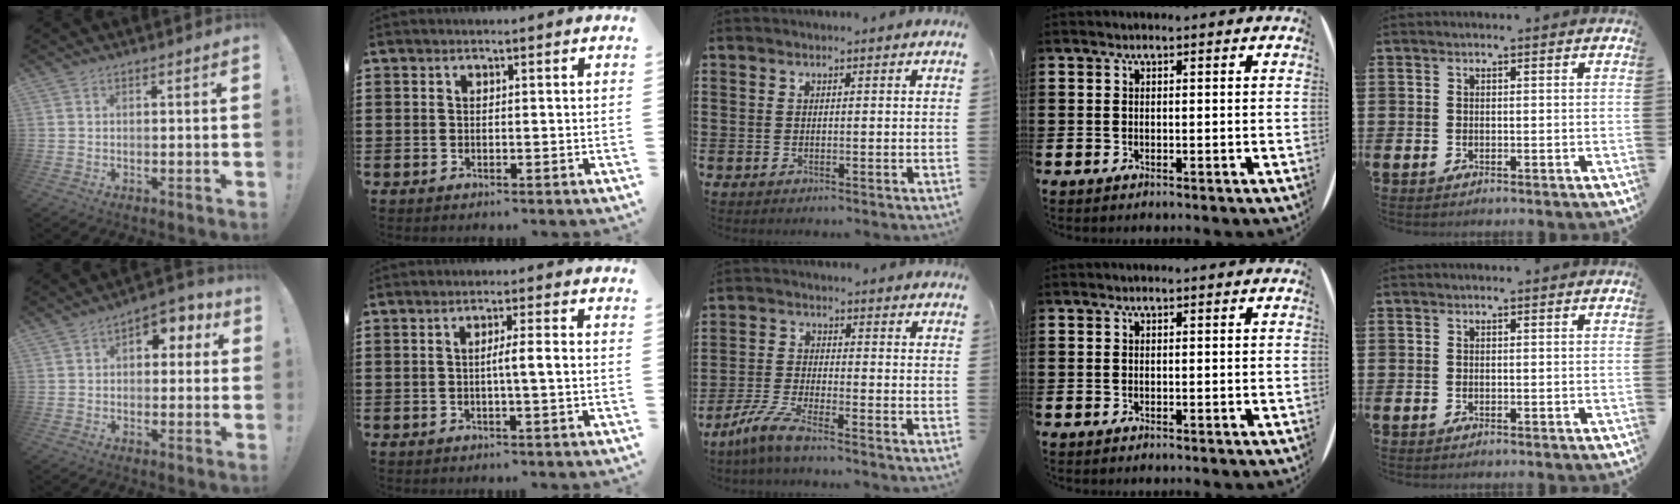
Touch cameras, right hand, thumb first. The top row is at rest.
{"thumb": {"total": 5.9, "force": [1.6, 4.4, 3.6], "torque": [-0.037, -0.006, 0.029]}, "index": {"total": 3.4, "force": [-0.4, 0.0, 3.3], "torque": [-0.058, -0.004, -0.009]}, "middle": {"total": 5.5, "force": [-4.5, 0.3, 3.1], "torque": [-0.086, -0.017, -0.090]}}